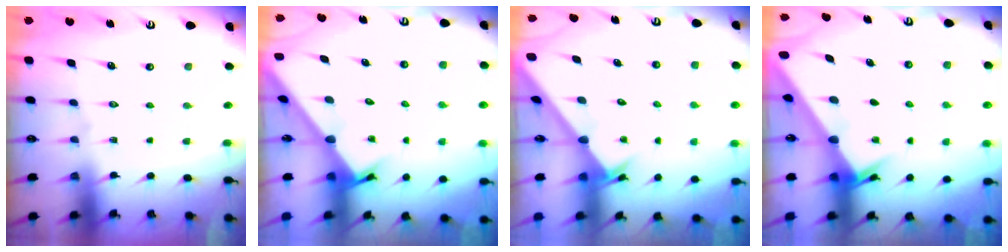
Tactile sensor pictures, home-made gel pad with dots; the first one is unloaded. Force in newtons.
{"total": 2.6, "press": 2.6, "slide": 0.2}
{"total": 2.5, "press": 2.5, "slide": 0.2}
{"total": 2.4, "press": 2.4, "slide": 0.3}